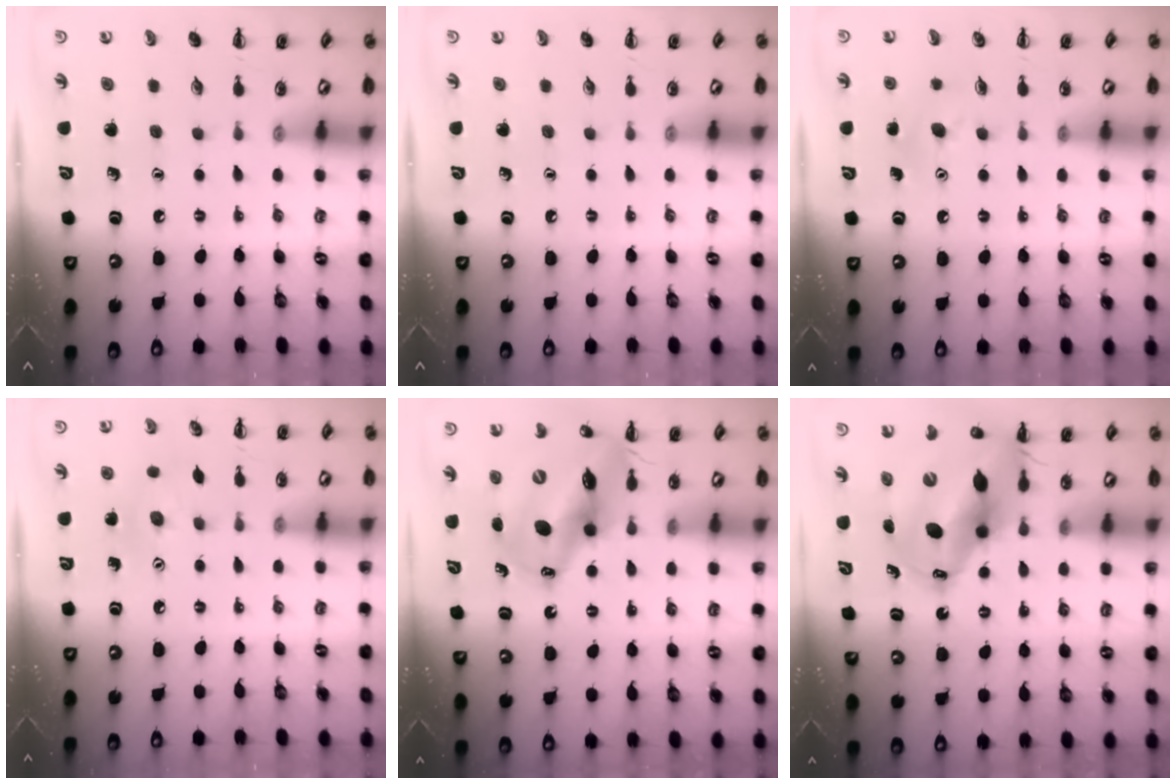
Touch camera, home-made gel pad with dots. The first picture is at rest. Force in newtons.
{"total": 0.0}
{"total": 5.8, "press": 5.6, "slide": 1.5}
{"total": 6.1, "press": 6.0, "slide": 1.2}
{"total": 16.0, "press": 15.3, "slide": 4.6}
{"total": 16.4, "press": 15.7, "slide": 4.8}